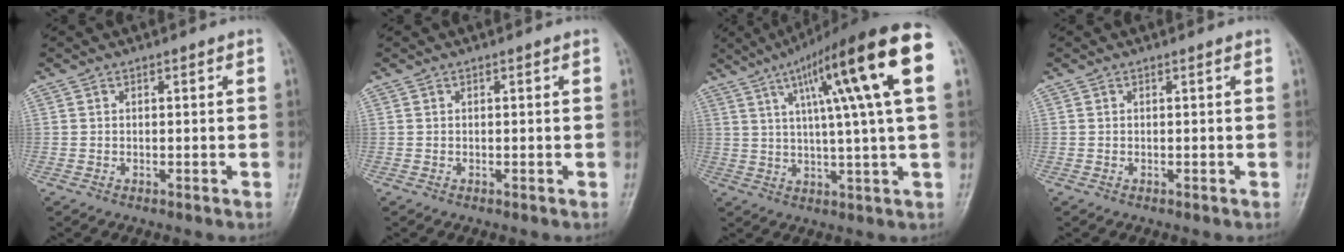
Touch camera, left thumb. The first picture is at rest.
{"total": 0.0}
{"total": 20.7, "force": [7.5, 2.1, 19.2], "torque": [-0.296, 0.009, 0.109]}
{"total": 0.0}